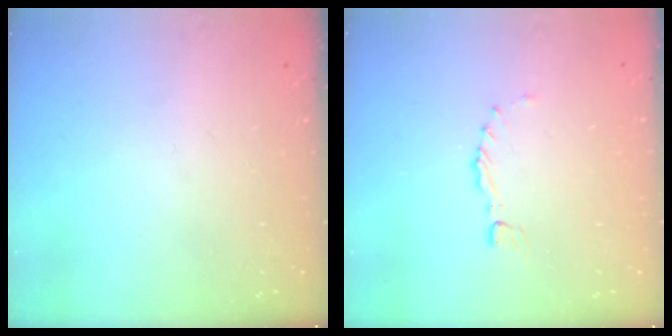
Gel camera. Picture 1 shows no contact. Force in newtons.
{"total": 0.0}